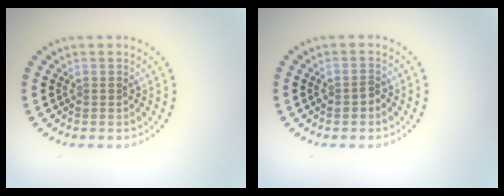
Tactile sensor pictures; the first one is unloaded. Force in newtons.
{"total": 1.2, "press": 1.1, "slide": 0.3}